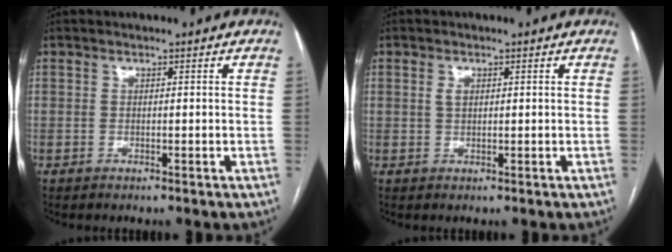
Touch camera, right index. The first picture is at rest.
{"total": 1.6, "force": [0.5, 1.0, 1.2], "torque": [-0.024, 0.003, 0.011]}